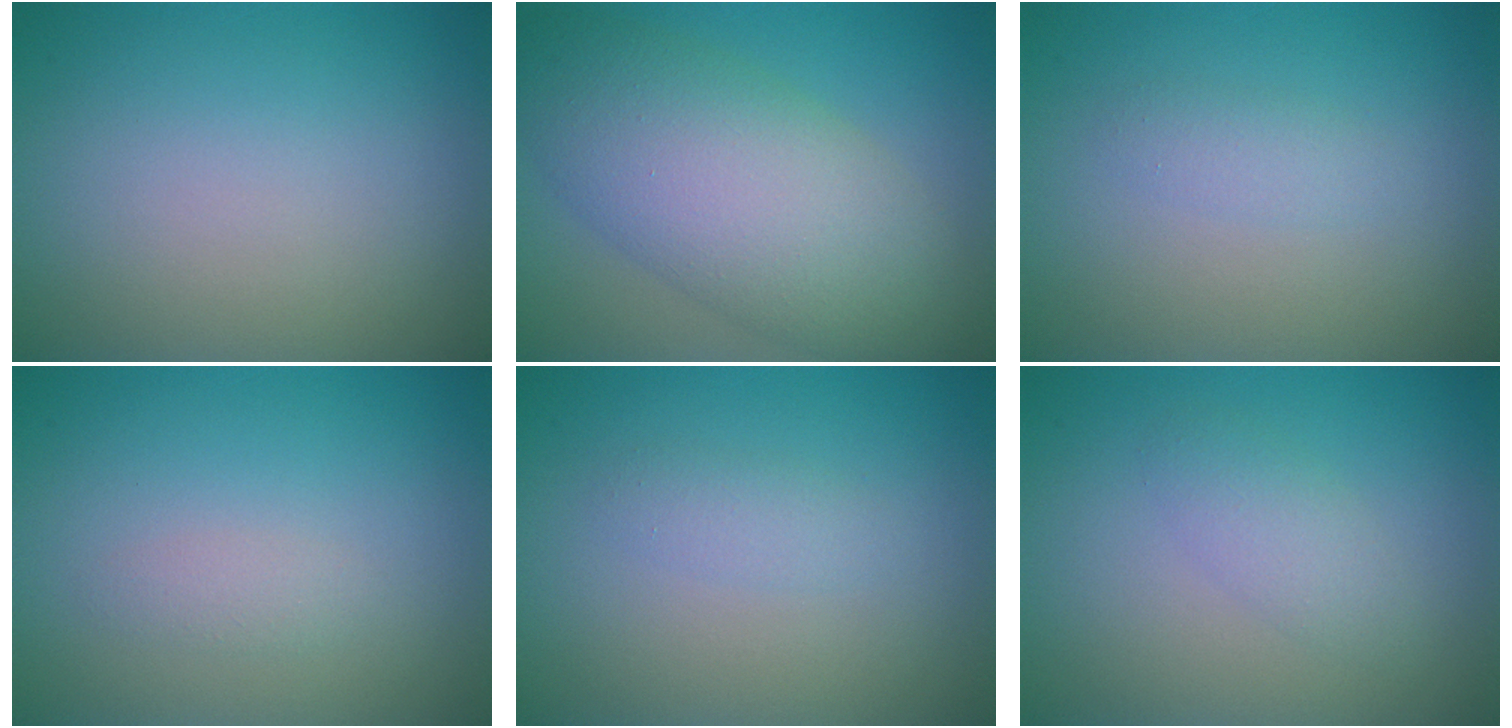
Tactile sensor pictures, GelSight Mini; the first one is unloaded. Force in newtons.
{"total": 9.5, "press": 9.5, "slide": 0.2}
{"total": 1.2, "press": 1.2, "slide": 0.1}
{"total": 1.0, "press": 1.0, "slide": 0.0}
{"total": 1.2, "press": 1.2, "slide": 0.1}
{"total": 1.9, "press": 1.9, "slide": 0.2}